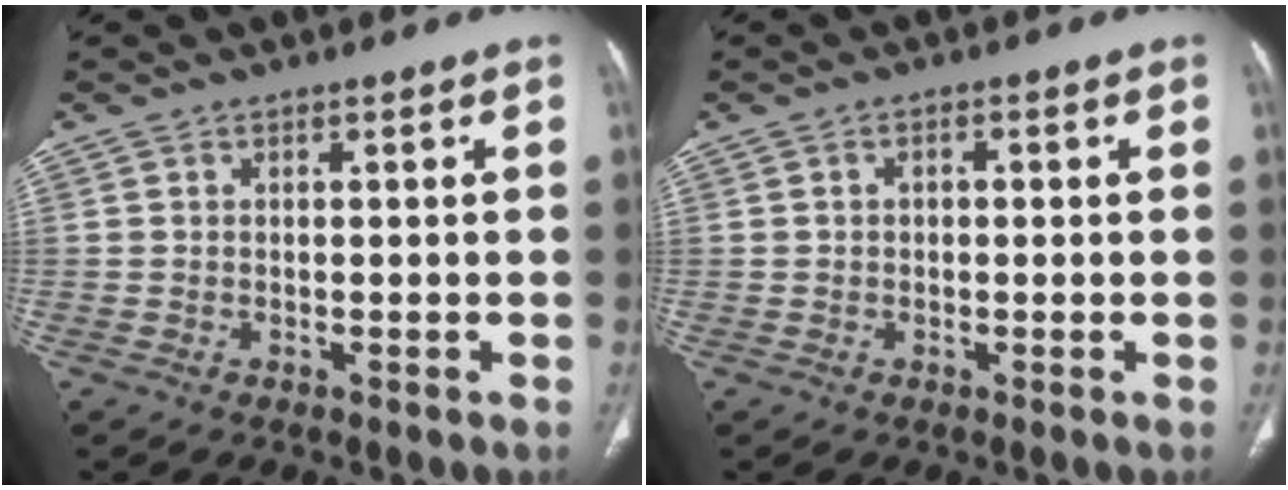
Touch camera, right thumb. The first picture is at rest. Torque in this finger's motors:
{"motor_torque": [-0.03, -0.06, -0.34, -0.02, 0.02]}